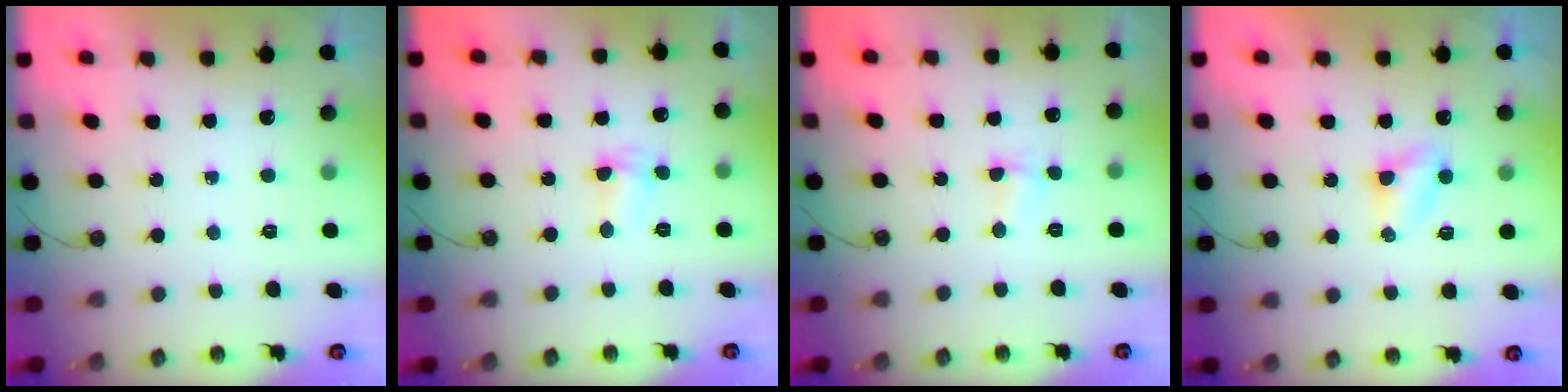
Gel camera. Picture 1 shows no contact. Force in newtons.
{"total": 2.2, "press": 2.2, "slide": 0.5}
{"total": 2.2, "press": 2.1, "slide": 0.5}
{"total": 5.2, "press": 5.2, "slide": 0.5}